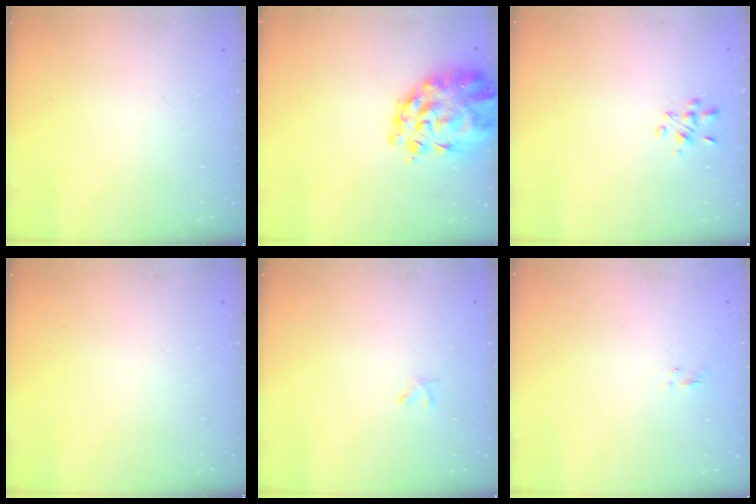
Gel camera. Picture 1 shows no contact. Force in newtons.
{"total": 6.4, "press": 6.1, "slide": 2.2}
{"total": 3.4, "press": 3.2, "slide": 1.1}
{"total": 0.0}
{"total": 0.0}
{"total": 1.3, "press": 1.1, "slide": 0.6}